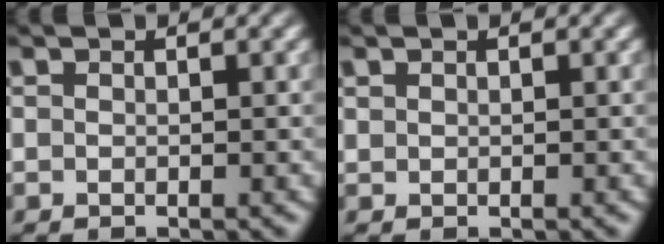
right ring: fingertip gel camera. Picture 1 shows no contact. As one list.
[{"total": 0.6, "force": [0.5, -0.3, -0.1], "torque": [0.009, -0.003, 0.017]}]